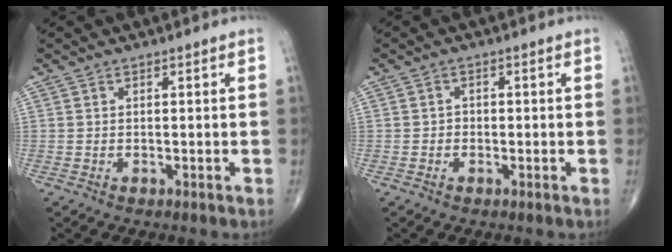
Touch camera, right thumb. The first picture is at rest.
{"total": 1.3, "force": [-0.3, 1.1, 0.5], "torque": [0.000, 0.005, -0.009]}